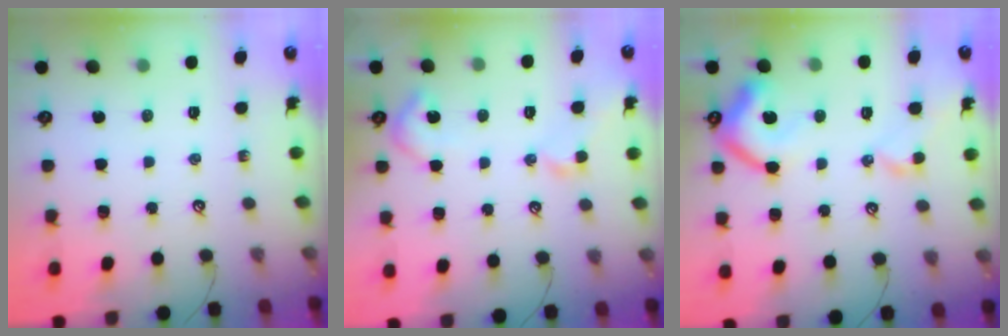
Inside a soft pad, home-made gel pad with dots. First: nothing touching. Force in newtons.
{"total": 5.2, "press": 5.1, "slide": 1.0}
{"total": 10.8, "press": 10.7, "slide": 1.5}